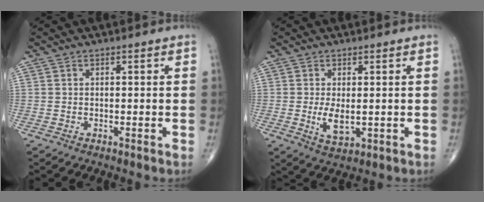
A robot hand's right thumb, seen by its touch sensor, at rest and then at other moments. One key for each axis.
{"total": 4.6, "fx": -0.3, "fy": 2.2, "fz": 4.1, "tx": -0.073, "ty": -0.013, "tz": 0.002}